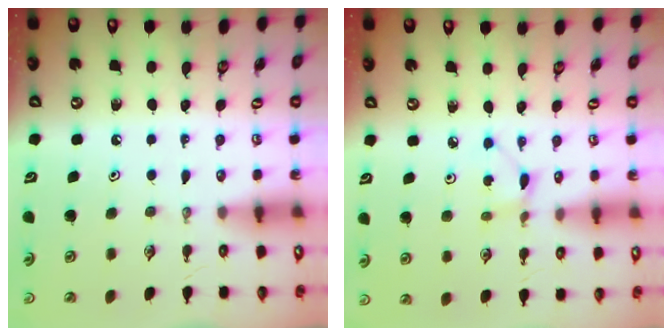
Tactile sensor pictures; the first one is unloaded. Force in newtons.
{"total": 2.2, "press": 2.1, "slide": 0.3}